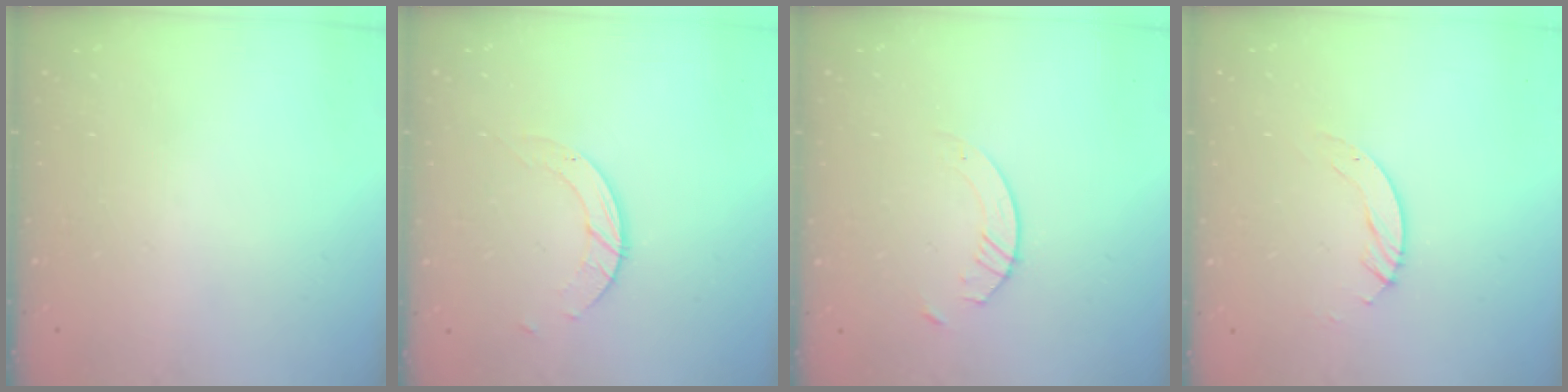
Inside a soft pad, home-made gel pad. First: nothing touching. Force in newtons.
{"total": 3.0, "press": 3.0, "slide": 0.3}
{"total": 2.9, "press": 2.9, "slide": 0.3}
{"total": 3.0, "press": 3.0, "slide": 0.2}